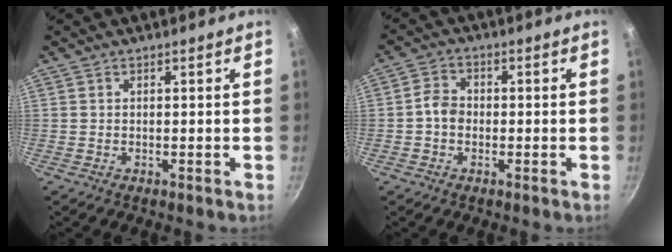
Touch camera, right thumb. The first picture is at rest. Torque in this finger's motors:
{"motor_torque": [-0.26, 0.42, 0.26, 0.24, -0.01]}